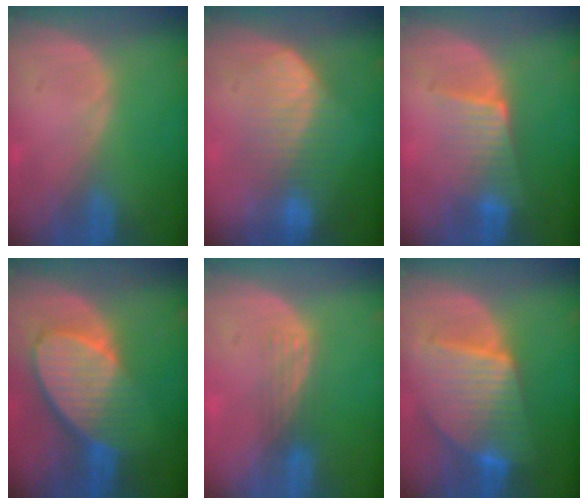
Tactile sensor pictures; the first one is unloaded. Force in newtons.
{"total": 6.8, "press": 6.7, "slide": 1.4}
{"total": 6.5, "press": 5.8, "slide": 2.9}
{"total": 9.7, "press": 8.6, "slide": 4.6}
{"total": 2.9, "press": 2.7, "slide": 1.2}
{"total": 10.1, "press": 10.1, "slide": 0.8}